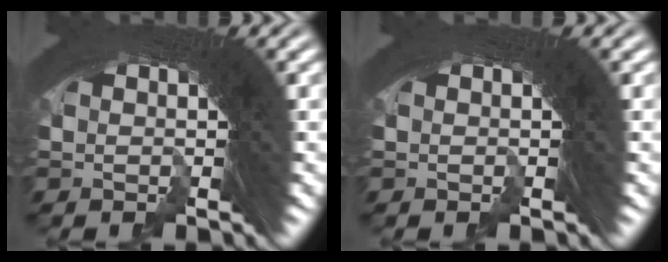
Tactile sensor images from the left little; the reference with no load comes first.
{"total": 0.0}